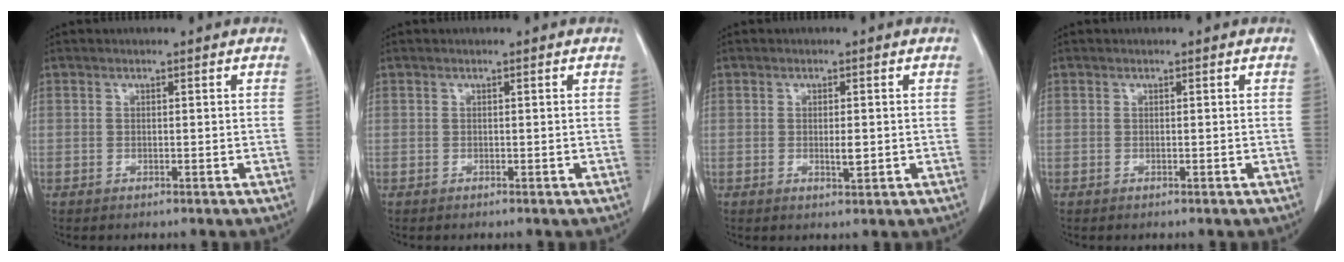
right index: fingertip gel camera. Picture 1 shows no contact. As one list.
[{"total": 0.0}, {"total": 2.2, "force": [-0.2, 0.6, 2.2], "torque": [-0.037, -0.003, -0.002]}, {"total": 0.0}]